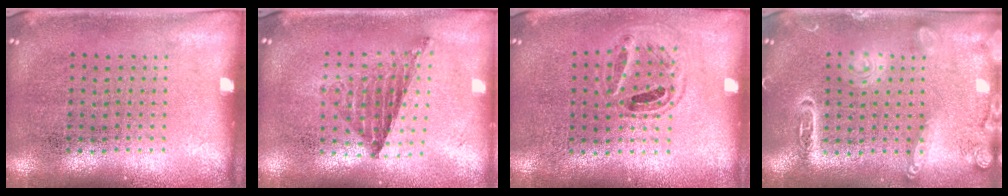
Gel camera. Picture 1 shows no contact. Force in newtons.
{"total": 0.7, "press": 0.7, "slide": 0.1}
{"total": 0.9, "press": 0.8, "slide": 0.3}
{"total": 1.9, "press": 1.8, "slide": 0.4}